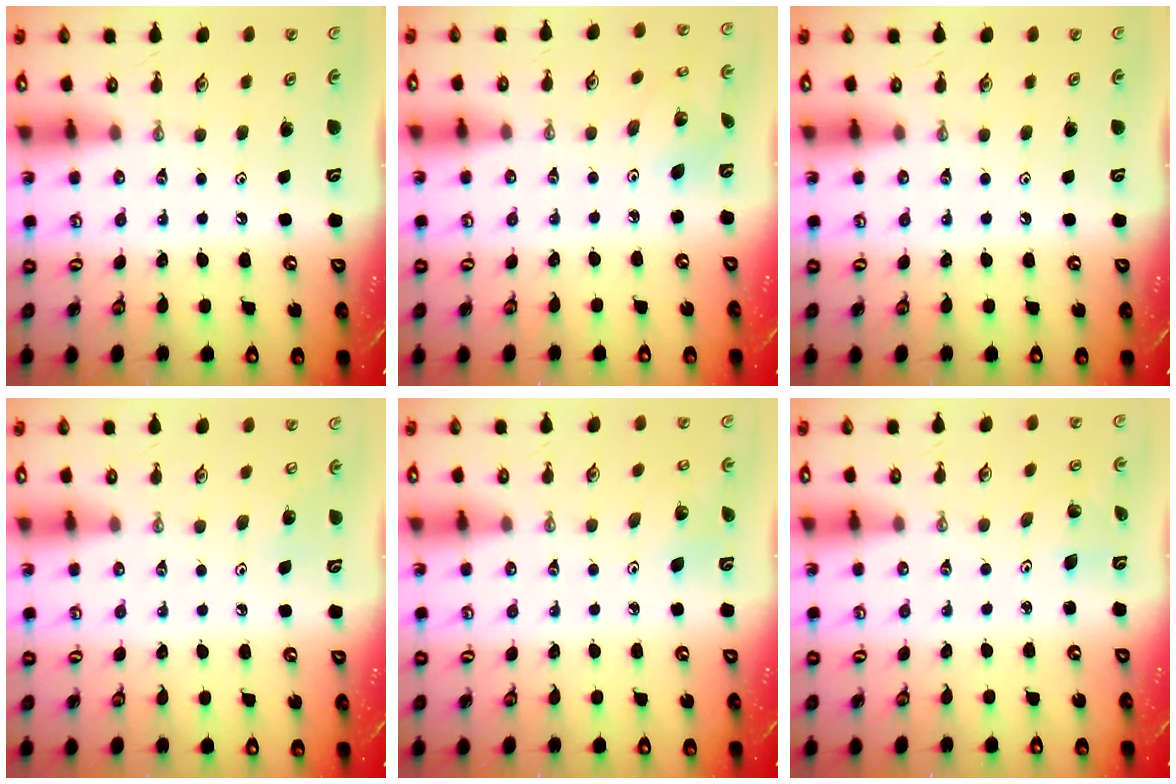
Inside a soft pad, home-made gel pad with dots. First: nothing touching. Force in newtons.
{"total": 3.9, "press": 3.9, "slide": 0.2}
{"total": 0.0}
{"total": 5.3, "press": 5.2, "slide": 0.8}
{"total": 4.0, "press": 3.9, "slide": 0.8}
{"total": 1.5, "press": 1.5, "slide": 0.1}